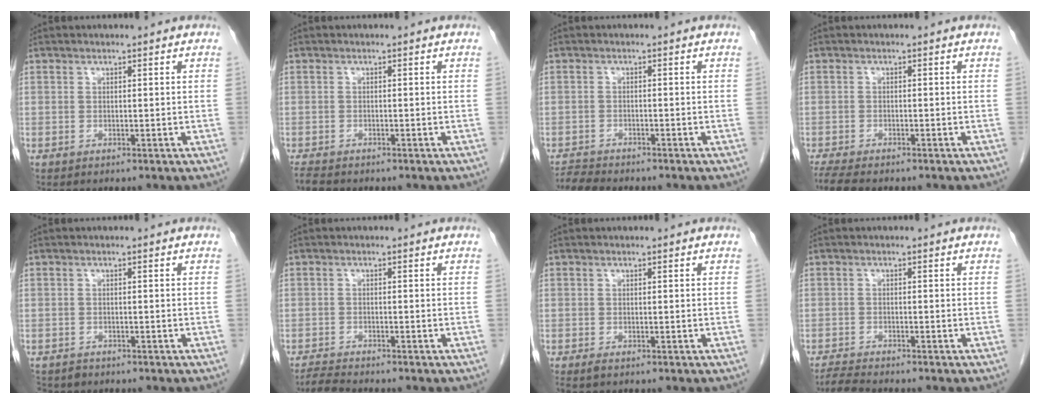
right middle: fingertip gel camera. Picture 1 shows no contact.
{"total": 2.4, "force": [-2.1, 0.7, 0.9], "torque": [-0.023, -0.007, -0.032]}
{"total": 3.5, "force": [-3.5, 0.0, 0.7], "torque": [-0.013, -0.017, -0.059]}
{"total": 5.4, "force": [-4.6, 0.9, 2.6], "torque": [-0.049, -0.015, -0.074]}
{"total": 2.3, "force": [-1.9, 1.2, 0.1], "torque": [-0.004, 0.001, -0.032]}
{"total": 2.9, "force": [-2.8, -0.5, 0.7], "torque": [-0.021, -0.018, -0.050]}
{"total": 0.6, "force": [-0.5, 0.1, 0.4], "torque": [-0.010, -0.002, -0.007]}
{"total": 3.3, "force": [-3.1, -0.5, 0.9], "torque": [-0.025, -0.018, -0.054]}